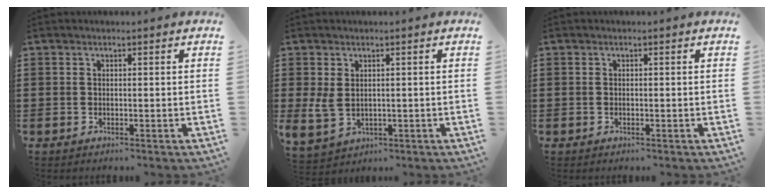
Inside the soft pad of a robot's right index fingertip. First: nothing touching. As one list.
[{"total": 3.7, "force": [0.8, 2.5, 2.6], "torque": [-0.076, -0.004, 0.009]}, {"total": 0.0}]